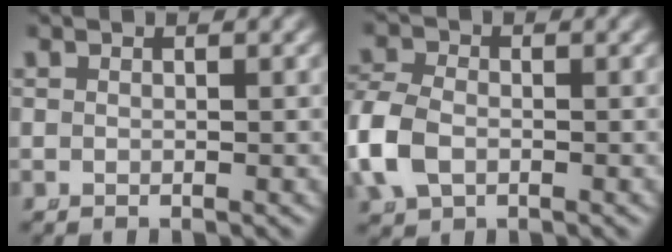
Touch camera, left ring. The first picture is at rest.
{"total": 4.3, "force": [-0.9, 3.4, 2.4], "torque": [-0.087, -0.019, -0.004]}